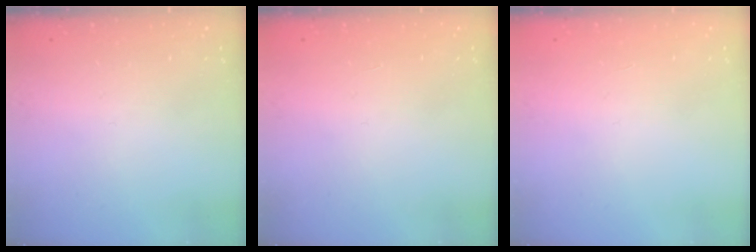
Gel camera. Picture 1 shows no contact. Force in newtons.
{"total": 0.0}
{"total": 0.0}